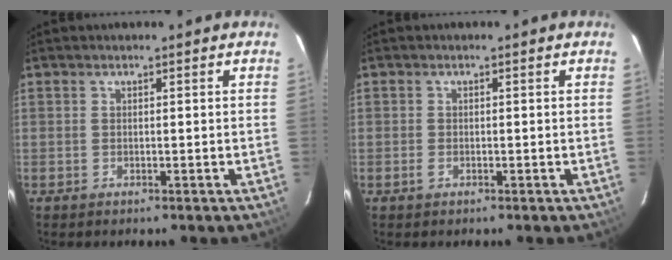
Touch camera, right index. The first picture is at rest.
{"total": 1.0, "force": [-0.5, 0.6, 0.6], "torque": [-0.009, 0.001, -0.010]}